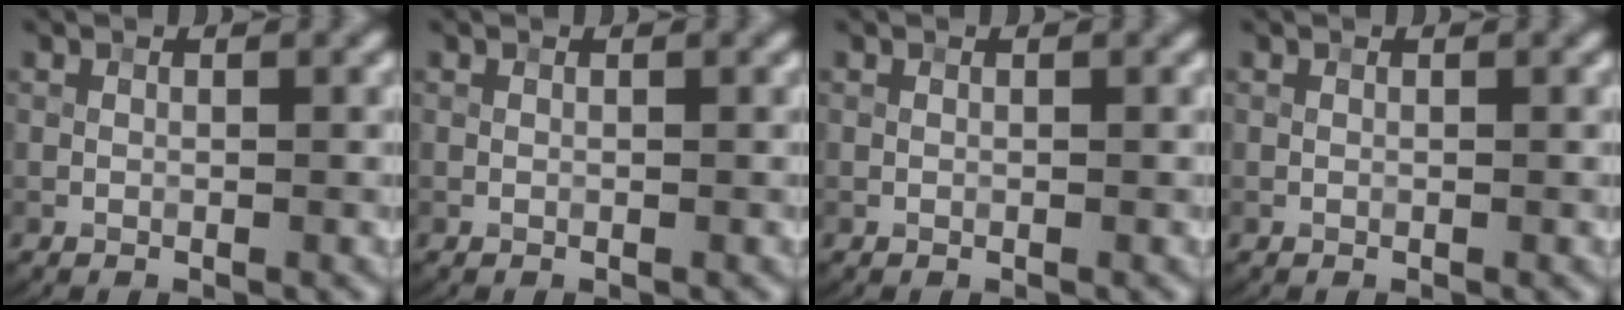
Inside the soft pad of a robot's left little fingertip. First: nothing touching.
{"total": 0.0}
{"total": 0.0}
{"total": 0.0}